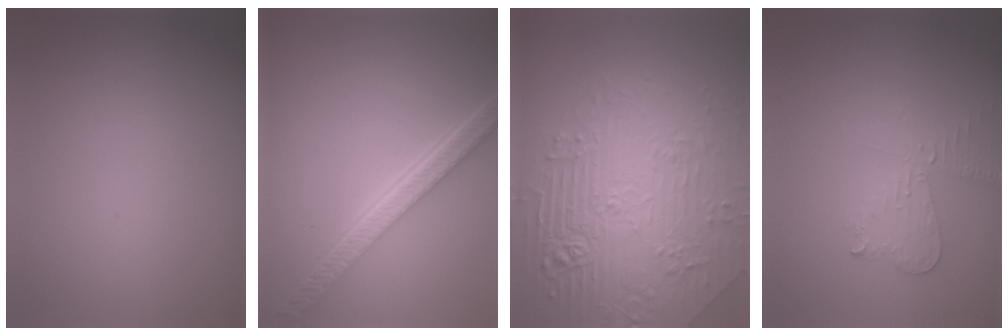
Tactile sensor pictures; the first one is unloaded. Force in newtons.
{"total": 5.4, "press": 4.0, "slide": 3.6}
{"total": 8.5, "press": 6.1, "slide": 5.9}
{"total": 2.4, "press": 2.4, "slide": 0.5}